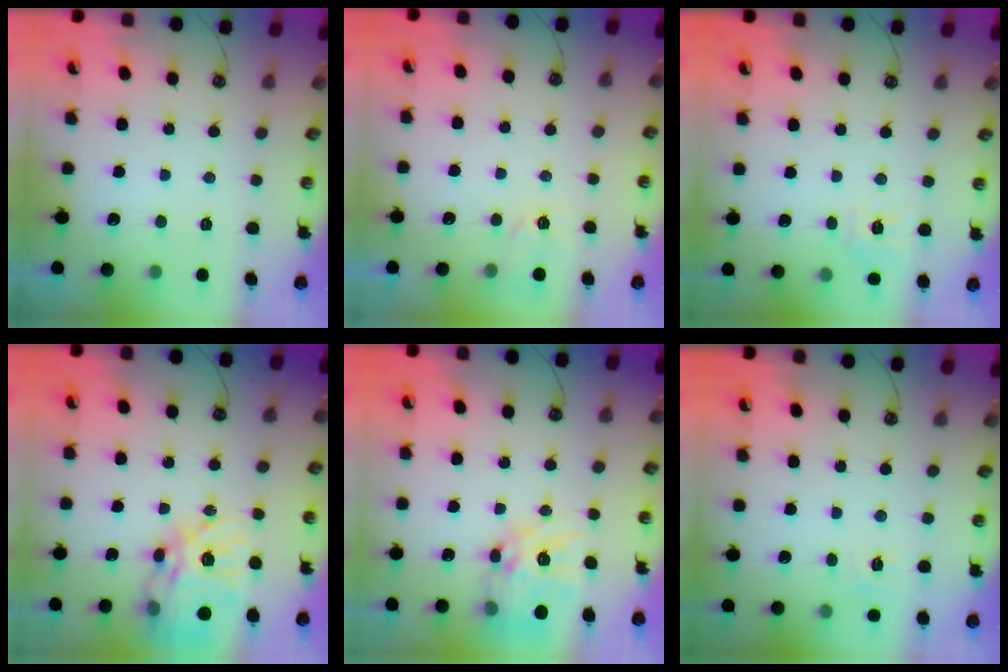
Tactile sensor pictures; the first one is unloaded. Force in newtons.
{"total": 3.0, "press": 3.0, "slide": 0.4}
{"total": 7.5, "press": 7.5, "slide": 0.7}
{"total": 23.3, "press": 23.2, "slide": 2.1}
{"total": 16.0, "press": 16.0, "slide": 1.5}
{"total": 5.1, "press": 5.1, "slide": 0.7}